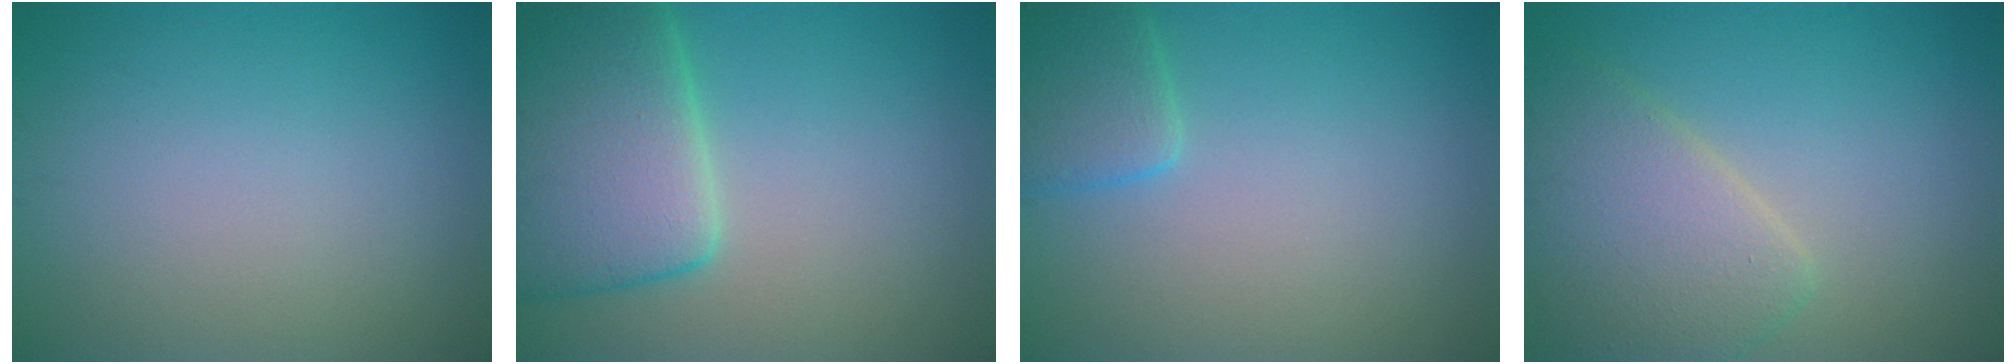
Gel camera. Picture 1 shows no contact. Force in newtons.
{"total": 9.2, "press": 9.2, "slide": 0.7}
{"total": 2.8, "press": 2.8, "slide": 0.2}
{"total": 5.4, "press": 5.3, "slide": 0.4}